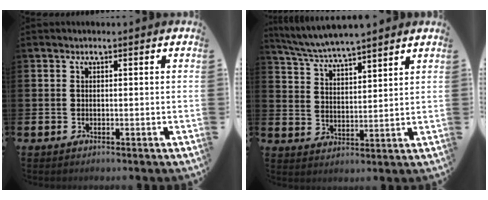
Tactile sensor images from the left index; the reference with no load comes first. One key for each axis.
{"total": 5.6, "fx": 5.5, "fy": 0.1, "fz": 1.1, "tx": -0.045, "ty": -0.029, "tz": 0.098}